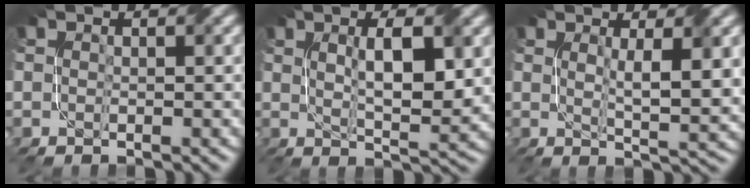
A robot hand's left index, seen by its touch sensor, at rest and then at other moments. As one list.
[{"total": 5.8, "force": [1.3, 1.4, 5.5], "torque": [-0.087, -0.001, 0.026]}, {"total": 4.8, "force": [1.2, 0.9, 4.6], "torque": [-0.078, -0.007, 0.025]}]